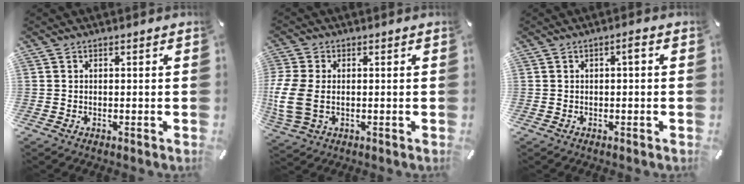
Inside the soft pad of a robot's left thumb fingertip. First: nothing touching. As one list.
[{"total": 8.8, "force": [-0.4, 6.0, 6.5], "torque": [-0.156, 0.001, -0.005]}, {"total": 1.7, "force": [-0.2, 0.5, 1.6], "torque": [-0.030, 0.008, -0.006]}]